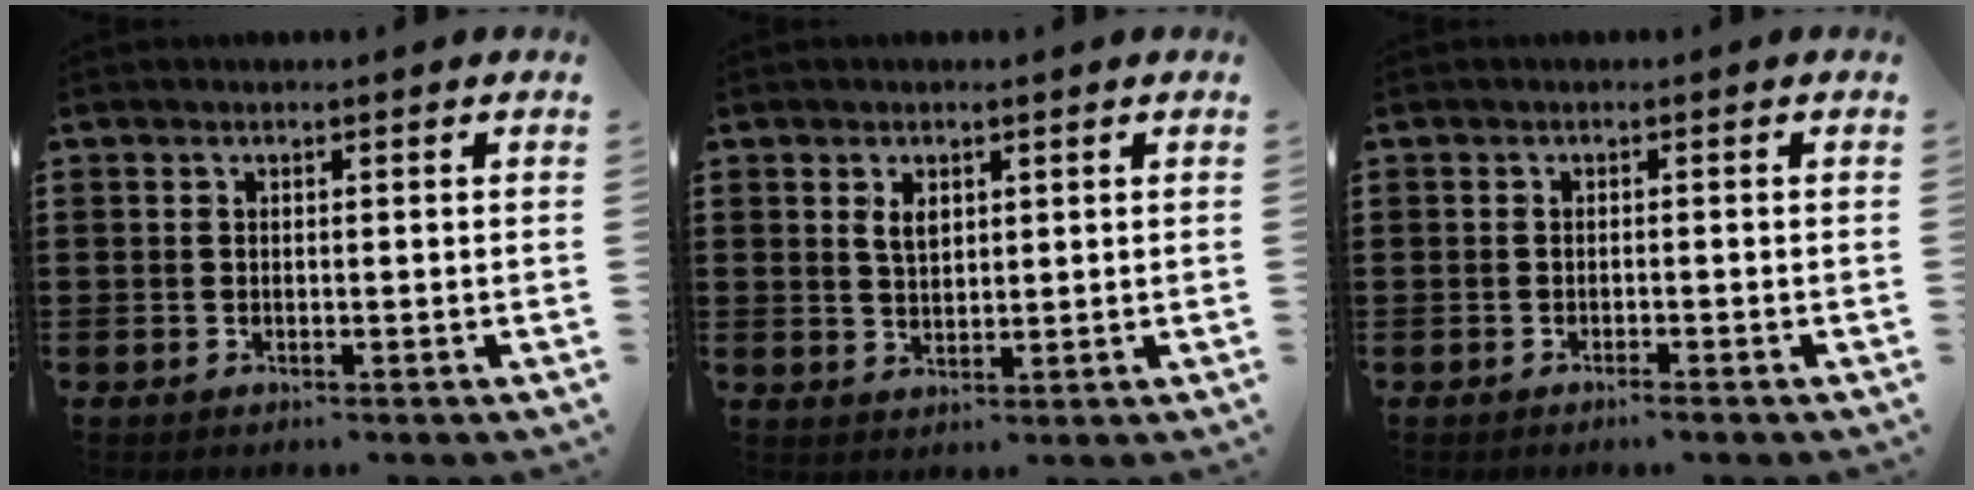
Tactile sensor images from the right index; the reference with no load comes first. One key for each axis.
{"total": 2.7, "fx": 1.3, "fy": 1.5, "fz": 1.8, "tx": -0.031, "ty": 0.001, "tz": 0.022}
{"total": 0.9, "fx": -0.8, "fy": -0.1, "fz": 0.5, "tx": -0.010, "ty": -0.004, "tz": -0.014}